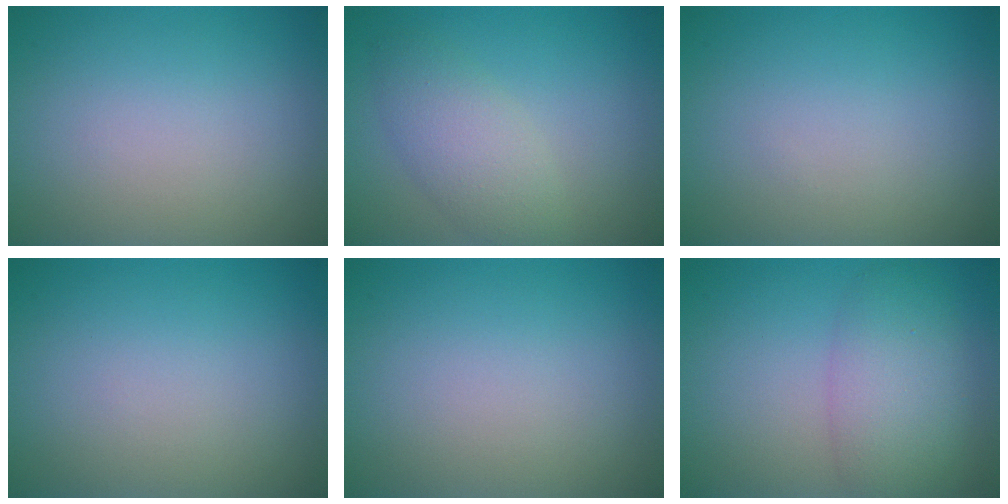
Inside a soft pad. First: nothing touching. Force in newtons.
{"total": 3.6, "press": 3.6, "slide": 0.1}
{"total": 0.0}
{"total": 0.0}
{"total": 0.0}
{"total": 3.6, "press": 3.6, "slide": 0.2}